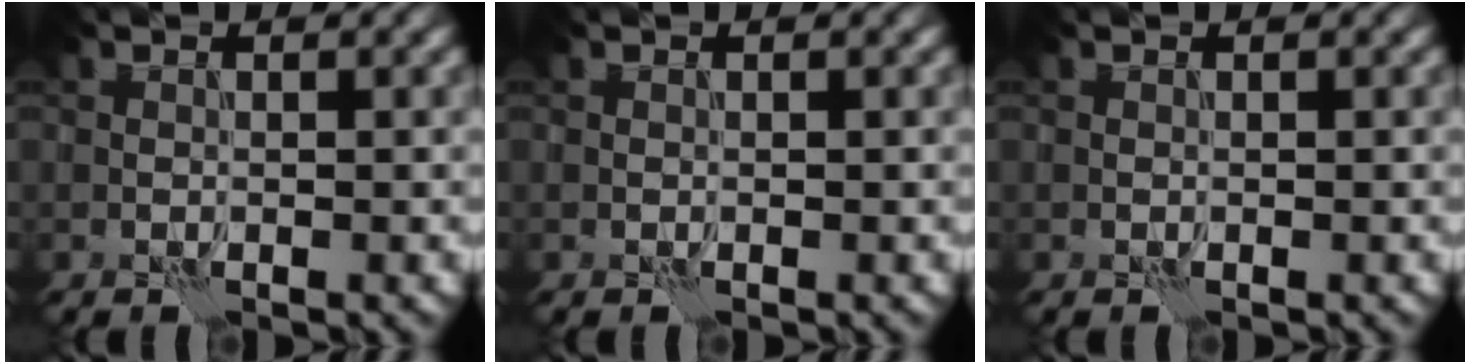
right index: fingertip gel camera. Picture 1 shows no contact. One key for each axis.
{"total": 0.0}
{"total": 0.0}